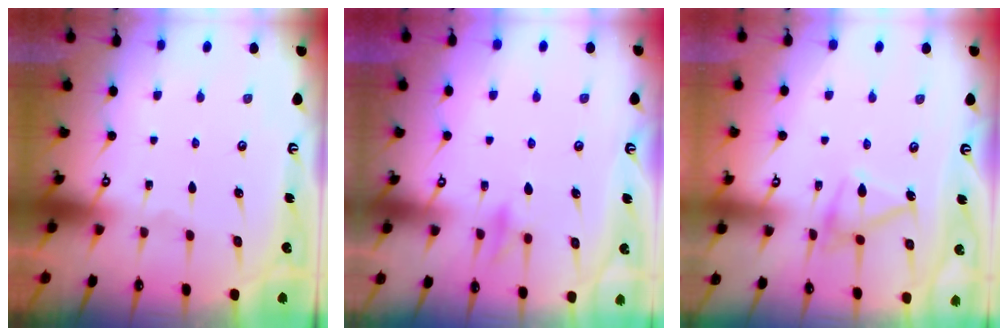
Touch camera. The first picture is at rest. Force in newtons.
{"total": 9.0, "press": 9.0, "slide": 0.3}
{"total": 13.3, "press": 13.3, "slide": 0.2}